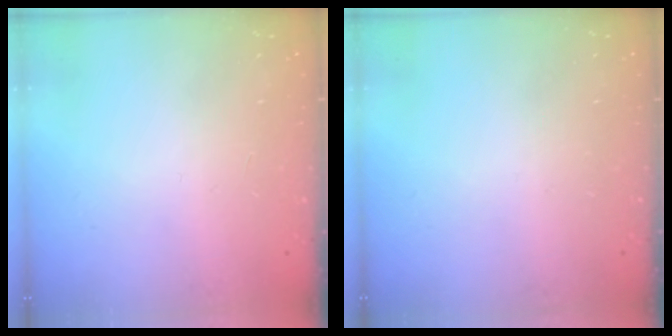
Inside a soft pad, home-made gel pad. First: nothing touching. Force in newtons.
{"total": 0.0}